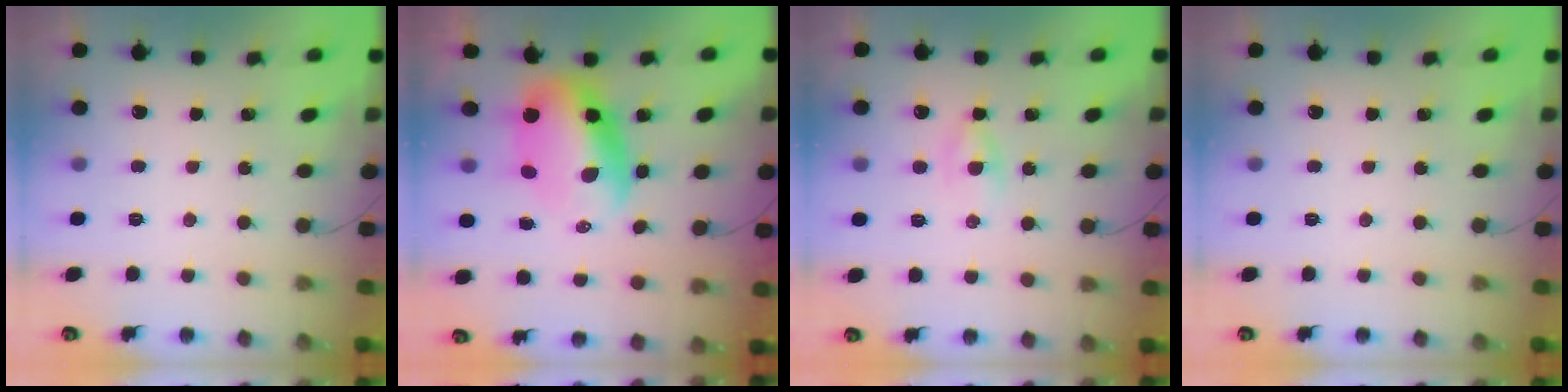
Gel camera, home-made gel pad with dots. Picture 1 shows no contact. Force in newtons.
{"total": 9.3, "press": 9.0, "slide": 2.2}
{"total": 2.1, "press": 2.0, "slide": 0.8}
{"total": 0.0}